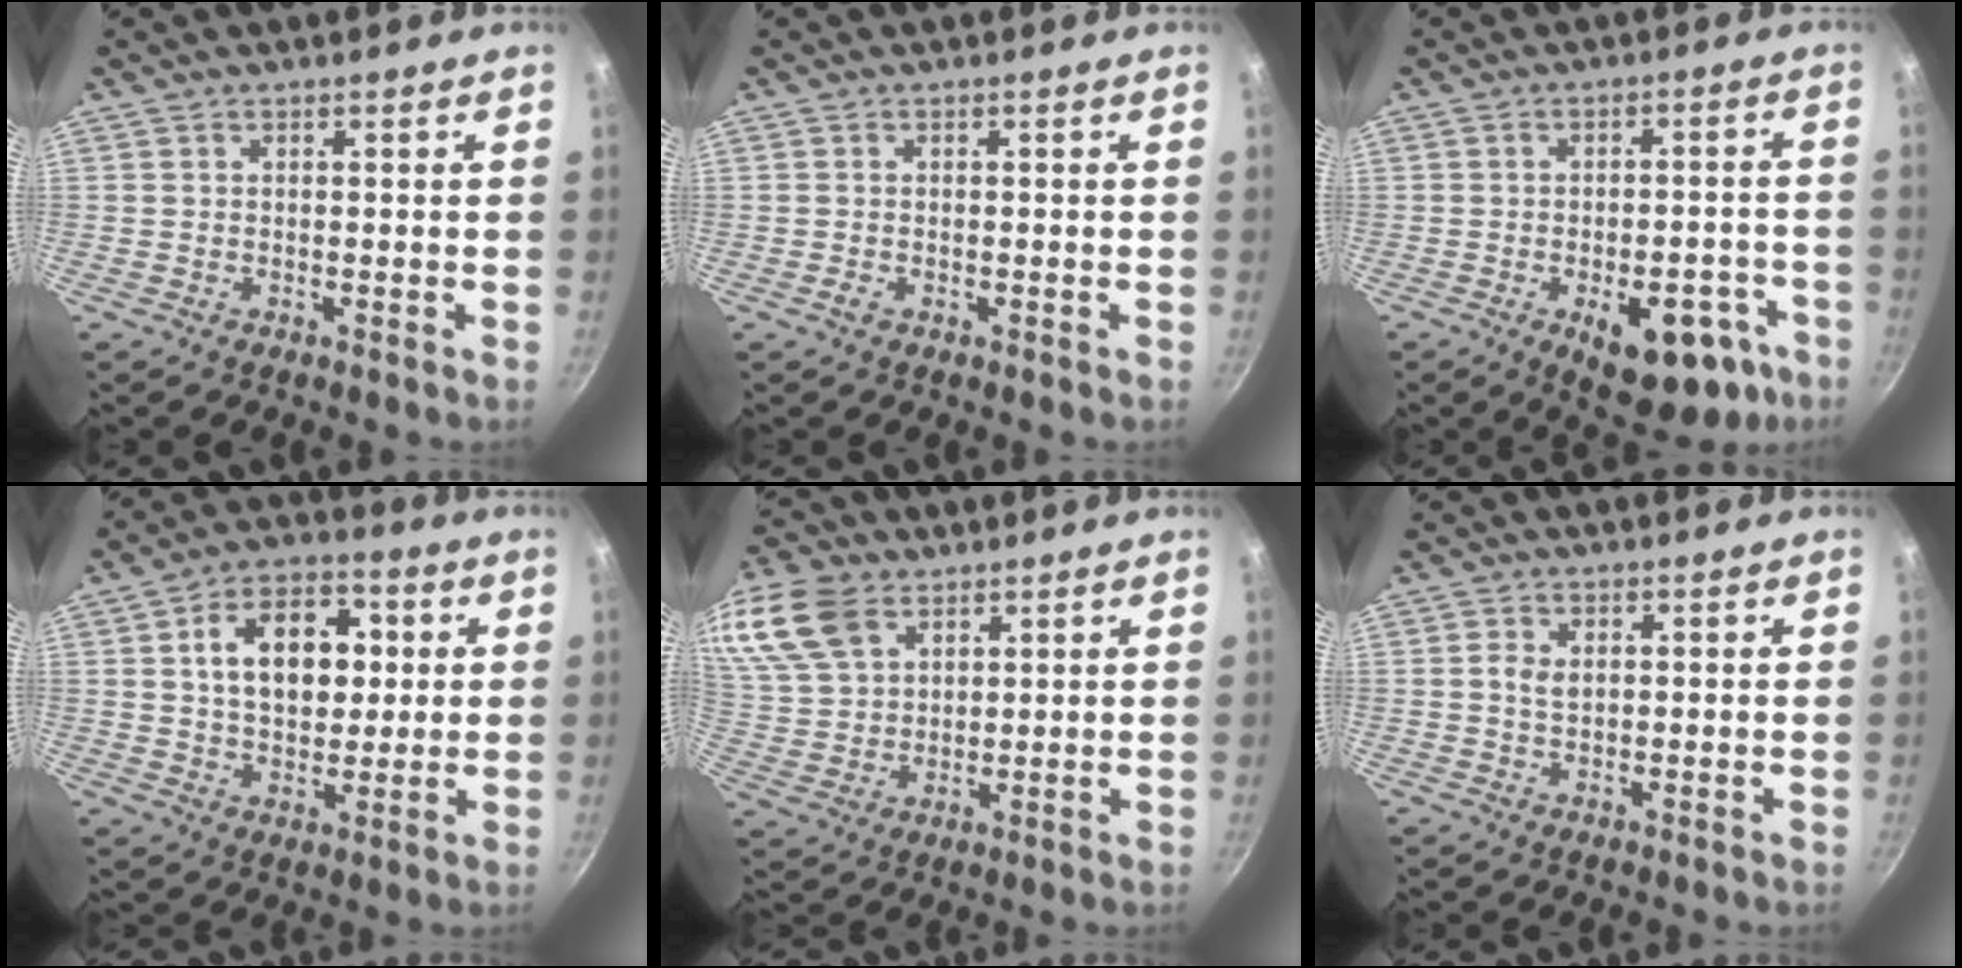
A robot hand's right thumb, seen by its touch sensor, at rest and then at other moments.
{"total": 1.0, "force": [-0.5, 0.6, 0.6], "torque": [-0.010, -0.001, -0.009]}
{"total": 15.3, "force": [-6.9, 8.0, 11.1], "torque": [-0.096, 0.030, -0.077]}
{"total": 14.1, "force": [2.5, 9.5, 10.0], "torque": [-0.118, 0.011, 0.032]}
{"total": 15.9, "force": [8.4, 10.4, 8.6], "torque": [-0.180, -0.003, 0.170]}
{"total": 2.6, "force": [0.3, 1.8, 1.9], "torque": [-0.031, 0.003, 0.005]}